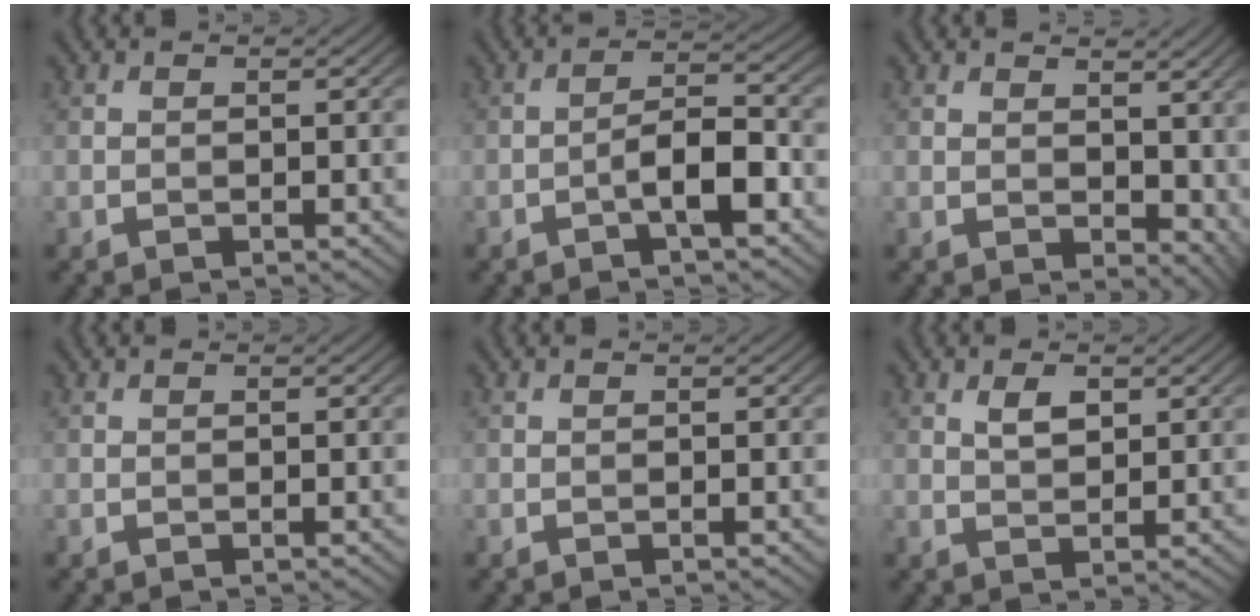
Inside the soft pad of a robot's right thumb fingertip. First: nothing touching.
{"total": 4.9, "force": [-2.3, 1.3, 4.2], "torque": [-0.069, 0.017, -0.048]}
{"total": 5.9, "force": [2.3, 3.7, 4.1], "torque": [-0.060, -0.007, 0.050]}
{"total": 0.0}
{"total": 0.0}
{"total": 2.5, "force": [1.1, 1.3, 1.8], "torque": [-0.037, -0.002, 0.023]}